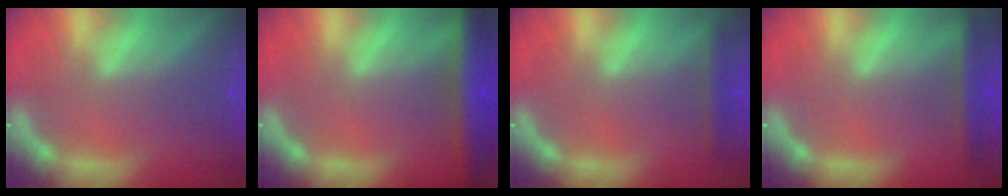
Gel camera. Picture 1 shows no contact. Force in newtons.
{"total": 6.4}
{"total": 1.9}
{"total": 3.0}